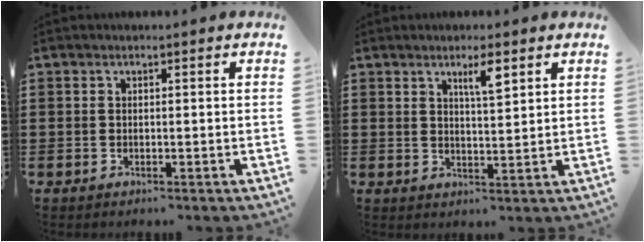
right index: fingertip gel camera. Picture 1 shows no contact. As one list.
[{"total": 3.7, "force": [2.3, 0.6, 2.8], "torque": [-0.052, 0.002, 0.037]}]